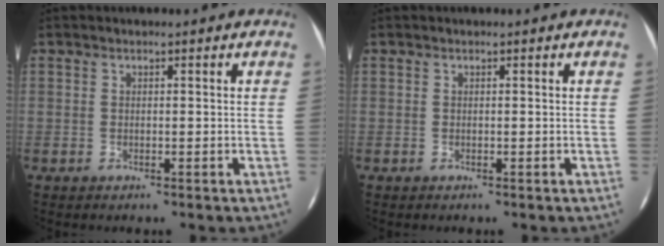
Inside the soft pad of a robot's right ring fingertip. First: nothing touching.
{"total": 0.0}